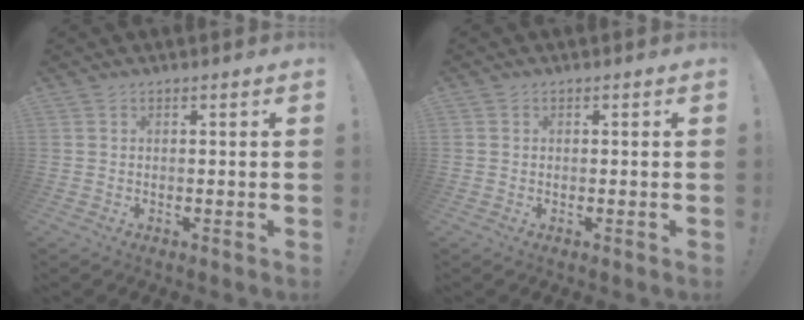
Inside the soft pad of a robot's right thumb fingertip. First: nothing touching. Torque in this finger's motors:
{"motor_torque": [-0.02, -0.32, -0.21, 0.08, -0.02]}